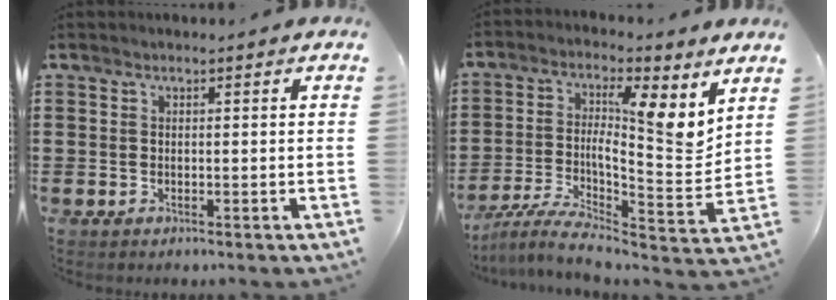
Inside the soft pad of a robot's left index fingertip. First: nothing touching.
{"total": 9.6, "force": [4.4, 2.3, 8.2], "torque": [-0.140, -0.045, 0.068]}